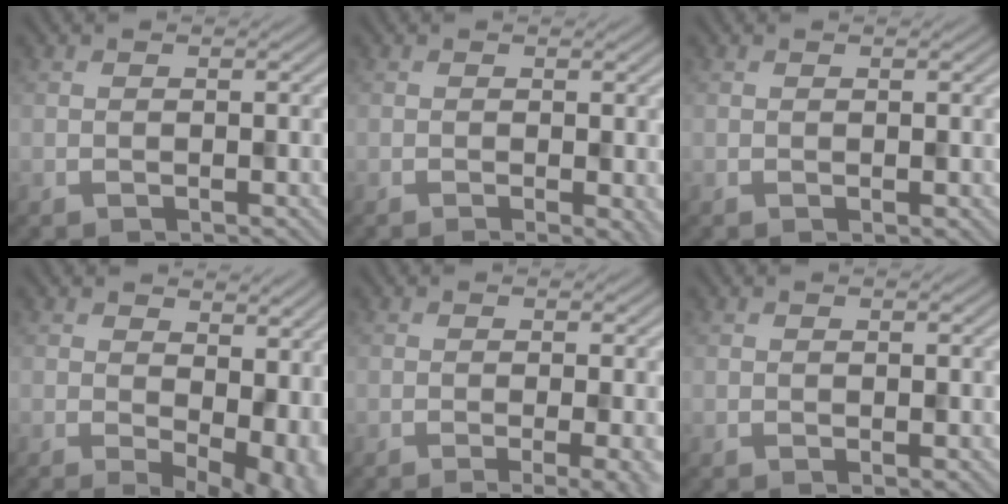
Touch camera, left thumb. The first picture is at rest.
{"total": 2.3, "force": [-0.8, 0.4, 2.1], "torque": [-0.033, -0.001, -0.005]}
{"total": 1.0, "force": [-0.2, 0.3, 1.0], "torque": [-0.017, -0.001, -0.002]}
{"total": 10.0, "force": [-1.1, 5.4, 8.3], "torque": [-0.098, -0.031, 0.014]}
{"total": 5.5, "force": [-2.5, 1.3, 4.8], "torque": [-0.058, -0.001, -0.025]}
{"total": 1.4, "force": [-0.3, 0.4, 1.2], "torque": [-0.022, -0.001, -0.002]}